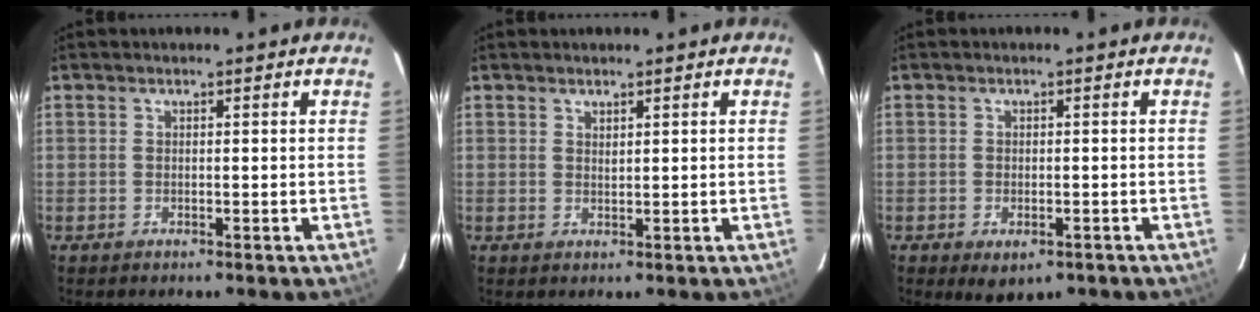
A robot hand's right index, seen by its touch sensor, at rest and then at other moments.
{"total": 0.9, "force": [0.8, 0.3, 0.4], "torque": [-0.006, 0.001, 0.015]}
{"total": 4.6, "force": [-2.3, 2.8, 2.9], "torque": [-0.055, -0.016, -0.029]}